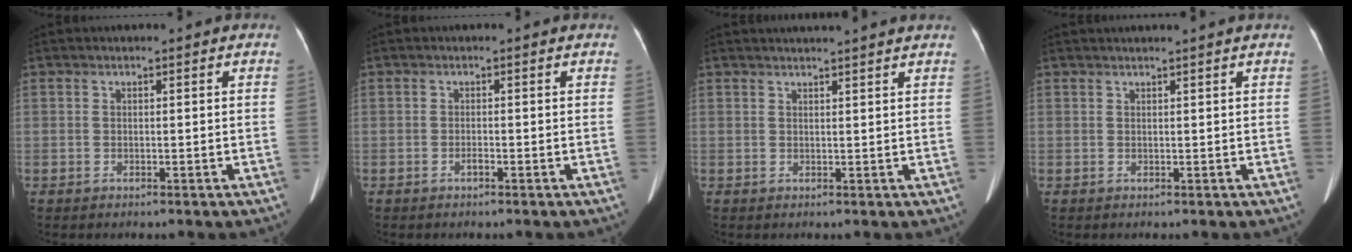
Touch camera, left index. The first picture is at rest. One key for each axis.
{"total": 0.5, "fx": -0.4, "fy": 0.1, "fz": 0.4, "tx": -0.006, "ty": 0.000, "tz": -0.007}
{"total": 6.7, "fx": 6.2, "fy": -0.7, "fz": 2.5, "tx": -0.029, "ty": 0.024, "tz": 0.065}
{"total": 3.2, "fx": 2.8, "fy": -0.8, "fz": 1.3, "tx": -0.014, "ty": 0.020, "tz": 0.039}